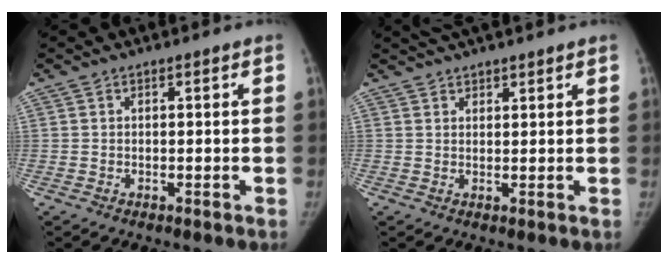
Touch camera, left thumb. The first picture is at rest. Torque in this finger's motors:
{"motor_torque": [0.98, -0.36, 0.88, -0.65, 0.08]}